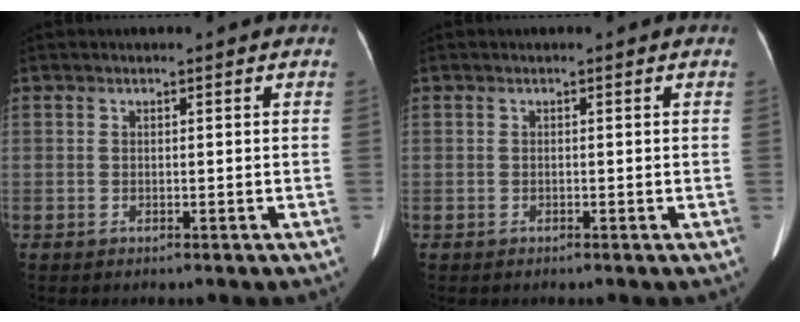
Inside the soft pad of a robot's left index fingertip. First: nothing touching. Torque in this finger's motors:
{"motor_torque": [0.00, 0.00, 0.00, 0.00]}